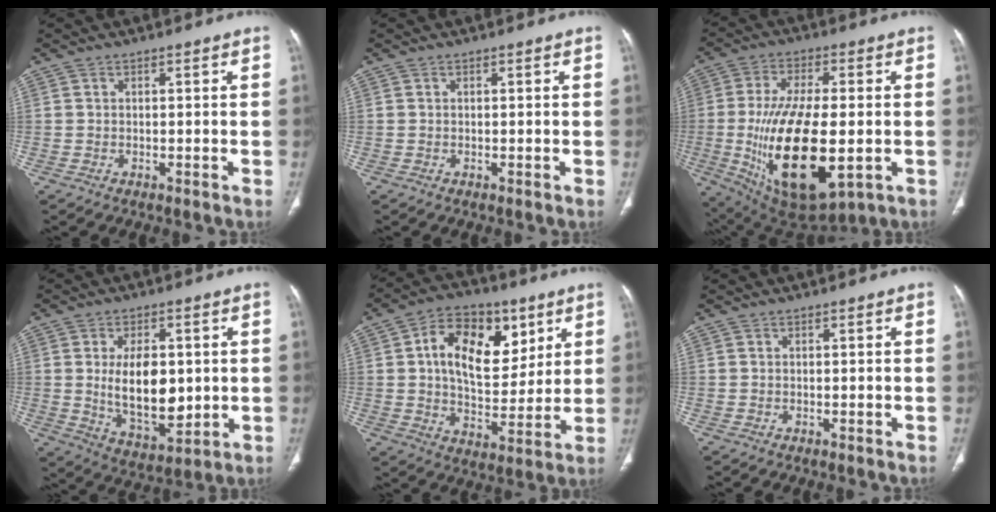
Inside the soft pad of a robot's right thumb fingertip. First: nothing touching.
{"total": 0.0}
{"total": 22.5, "force": [-3.5, 9.9, 19.9], "torque": [-0.379, -0.018, -0.036]}
{"total": 13.2, "force": [0.9, 7.3, 11.0], "torque": [-0.157, -0.021, 0.031]}
{"total": 17.6, "force": [5.8, 11.1, 12.4], "torque": [-0.157, -0.010, 0.098]}
{"total": 0.0}